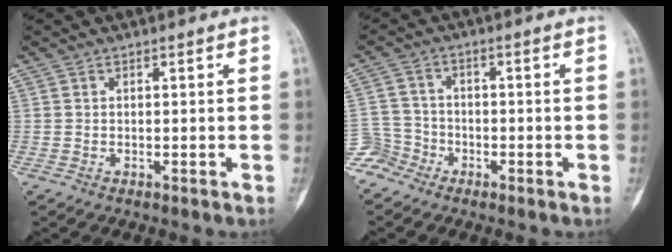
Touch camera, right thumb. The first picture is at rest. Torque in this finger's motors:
{"motor_torque": [0.04, 0.10, -0.14, -0.50, 0.00]}